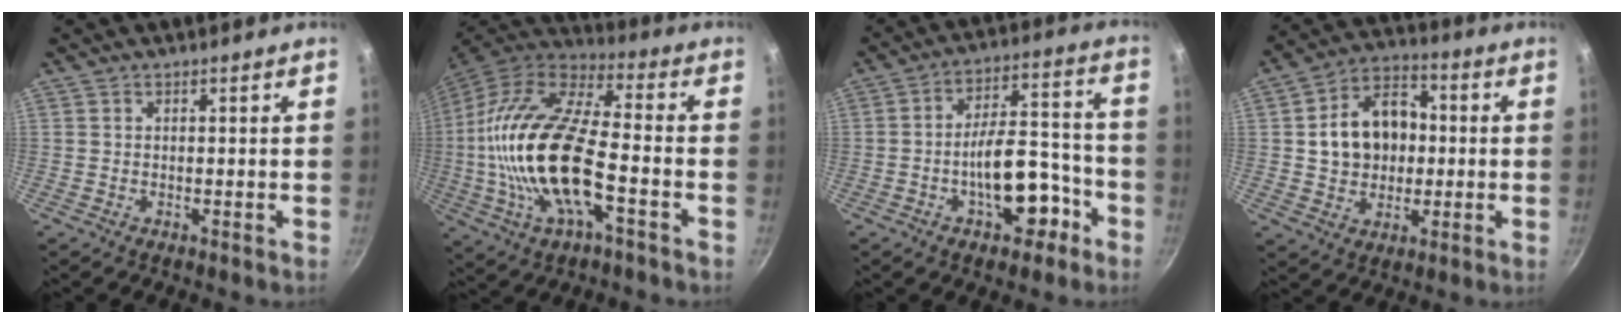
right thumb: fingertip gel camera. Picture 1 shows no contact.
{"total": 23.8, "force": [-4.0, 9.7, 21.4], "torque": [-0.422, 0.025, -0.088]}
{"total": 13.4, "force": [-5.7, 6.7, 10.1], "torque": [-0.110, 0.070, -0.076]}
{"total": 13.9, "force": [0.7, 10.7, 8.8], "torque": [-0.117, 0.025, 0.007]}